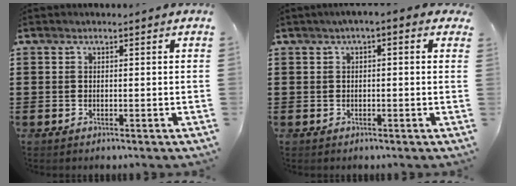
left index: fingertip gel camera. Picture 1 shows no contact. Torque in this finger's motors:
{"motor_torque": [2.14, 0.00, 0.02, -0.10]}